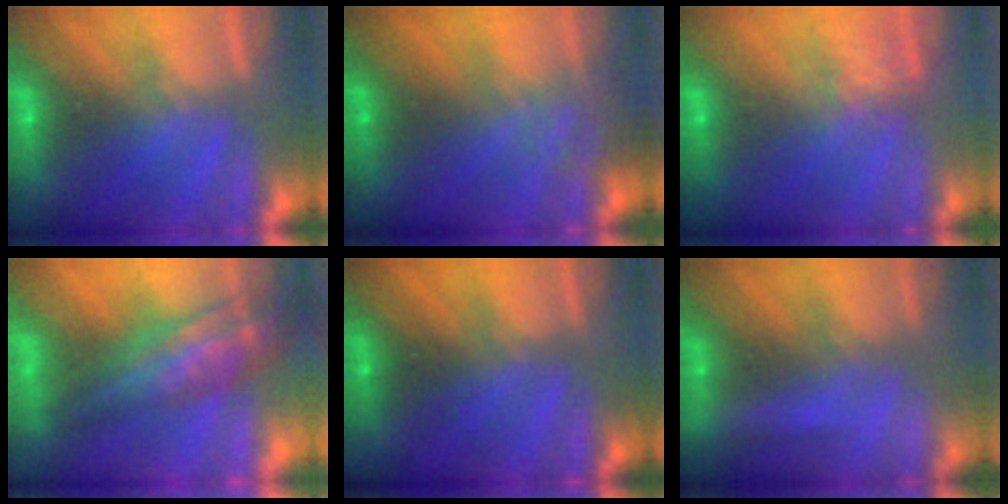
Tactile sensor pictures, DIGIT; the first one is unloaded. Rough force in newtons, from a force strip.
{"total": 2.3}
{"total": 2.5}
{"total": 5.9}
{"total": 2.9}
{"total": 2.1}